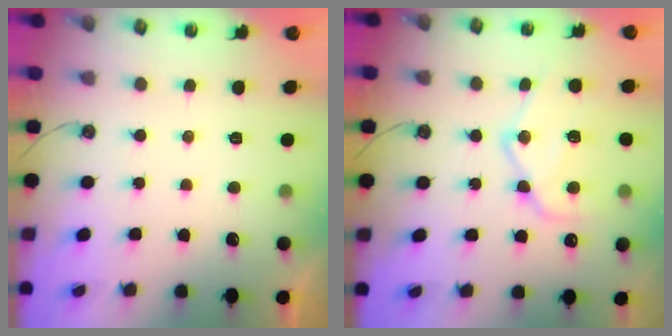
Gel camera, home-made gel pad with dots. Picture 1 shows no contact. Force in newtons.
{"total": 14.6, "press": 14.5, "slide": 0.9}